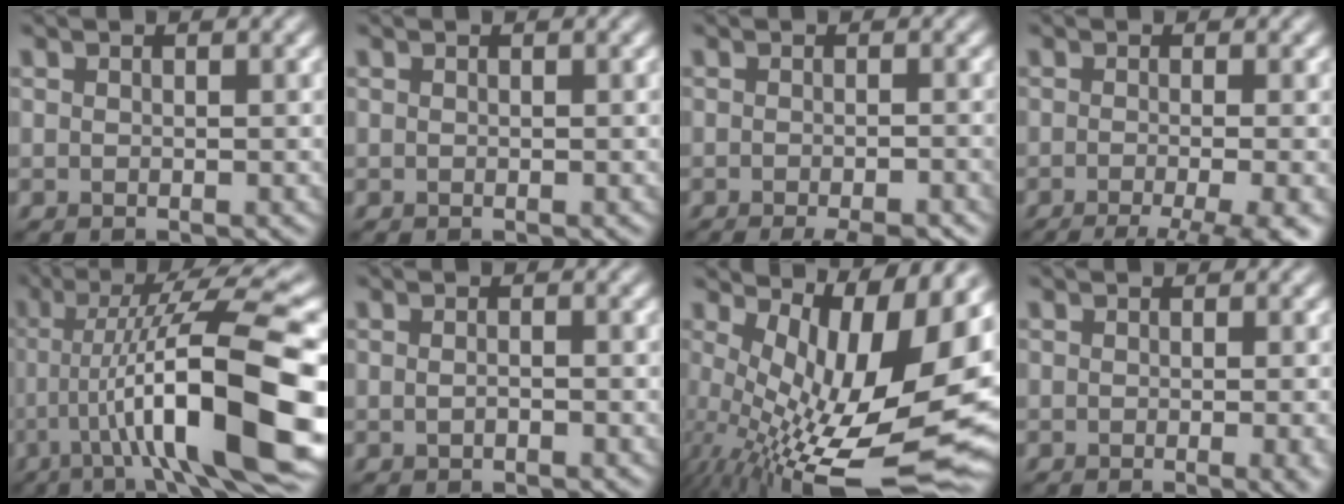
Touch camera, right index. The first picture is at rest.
{"total": 0.0}
{"total": 4.4, "force": [-2.8, 0.9, 3.3], "torque": [-0.037, -0.003, -0.038]}
{"total": 7.8, "force": [-3.8, 2.3, 6.5], "torque": [-0.064, -0.007, -0.054]}
{"total": 14.4, "force": [-2.5, 2.8, 13.9], "torque": [-0.195, 0.023, -0.037]}
{"total": 0.8, "force": [-0.2, 0.3, 0.7], "torque": [-0.015, -0.005, -0.006]}
{"total": 17.2, "force": [1.5, 6.1, 16.0], "torque": [-0.241, -0.017, 0.052]}
{"total": 3.1, "force": [-0.5, 1.1, 2.9], "torque": [-0.024, -0.005, -0.005]}